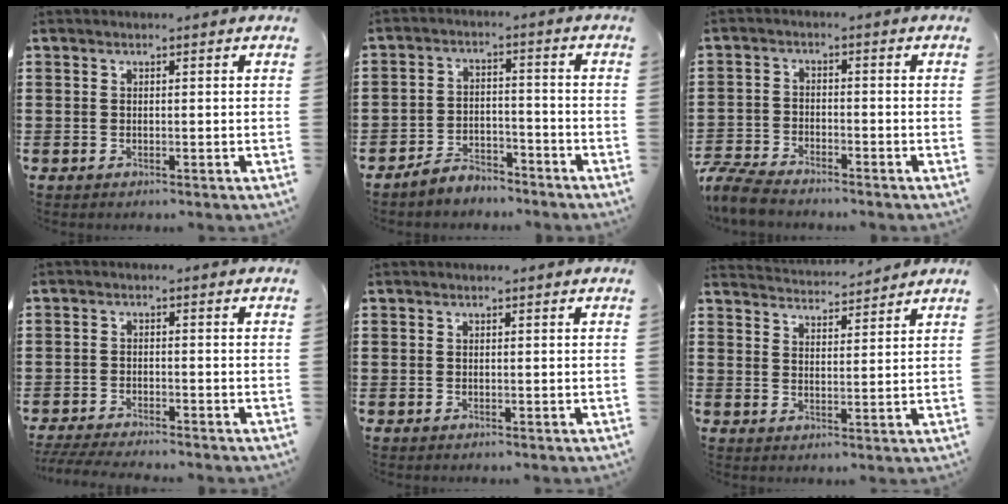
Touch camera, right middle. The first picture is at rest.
{"total": 4.4, "force": [-4.3, 1.0, 0.1], "torque": [-0.006, 0.009, -0.089]}
{"total": 5.3, "force": [-5.0, 0.7, 1.4], "torque": [-0.047, -0.003, -0.106]}
{"total": 3.3, "force": [-3.2, 0.1, 0.9], "torque": [-0.028, -0.006, -0.070]}
{"total": 0.0}
{"total": 3.2, "force": [3.1, -0.1, -0.6], "torque": [-0.001, -0.025, 0.055]}